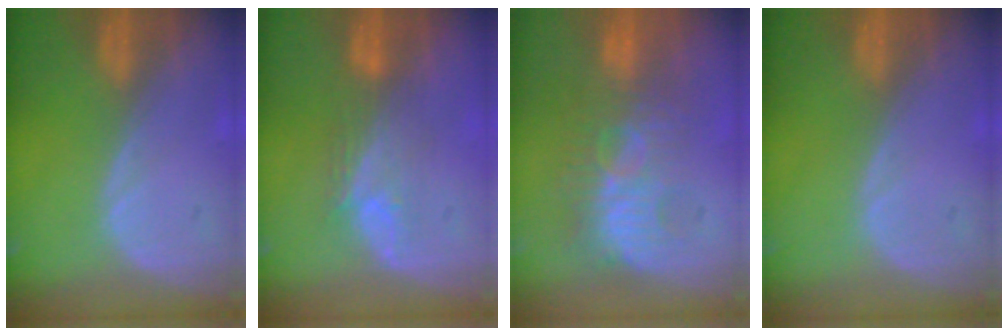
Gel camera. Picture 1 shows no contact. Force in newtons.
{"total": 4.9, "press": 4.7, "slide": 1.6}
{"total": 8.9, "press": 8.5, "slide": 2.6}
{"total": 0.0}